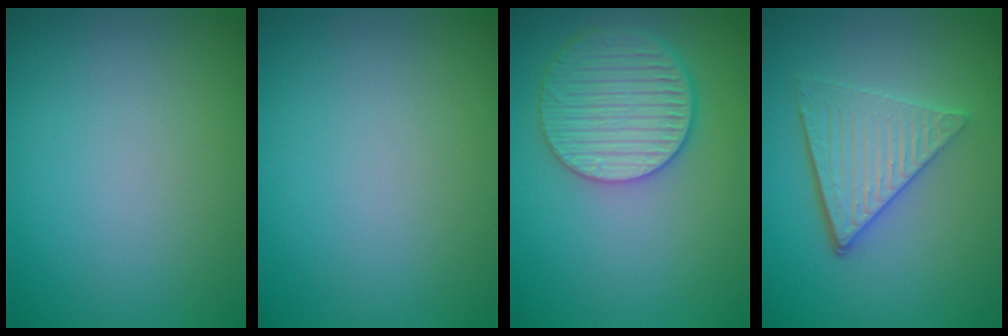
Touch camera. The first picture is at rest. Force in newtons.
{"total": 0.0}
{"total": 5.5, "press": 4.9, "slide": 2.5}
{"total": 5.2, "press": 3.8, "slide": 3.5}